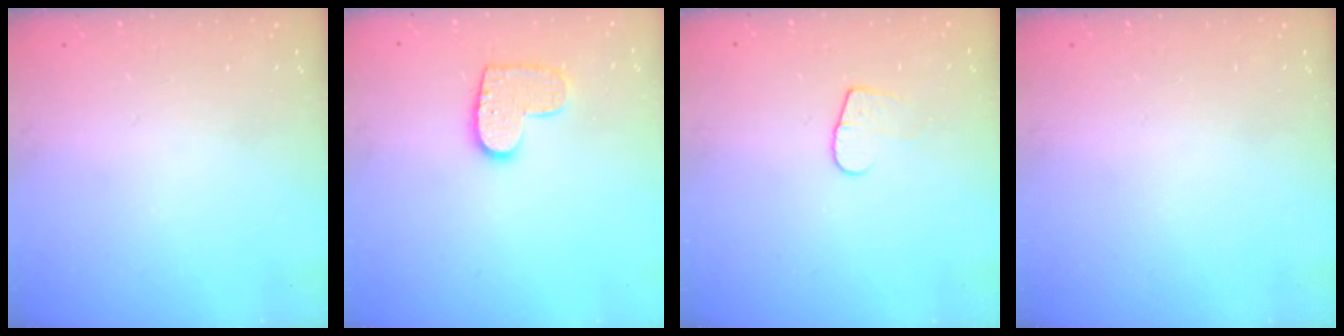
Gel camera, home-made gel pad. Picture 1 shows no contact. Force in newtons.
{"total": 10.2, "press": 10.1, "slide": 0.5}
{"total": 7.3, "press": 7.3, "slide": 0.5}
{"total": 0.0}